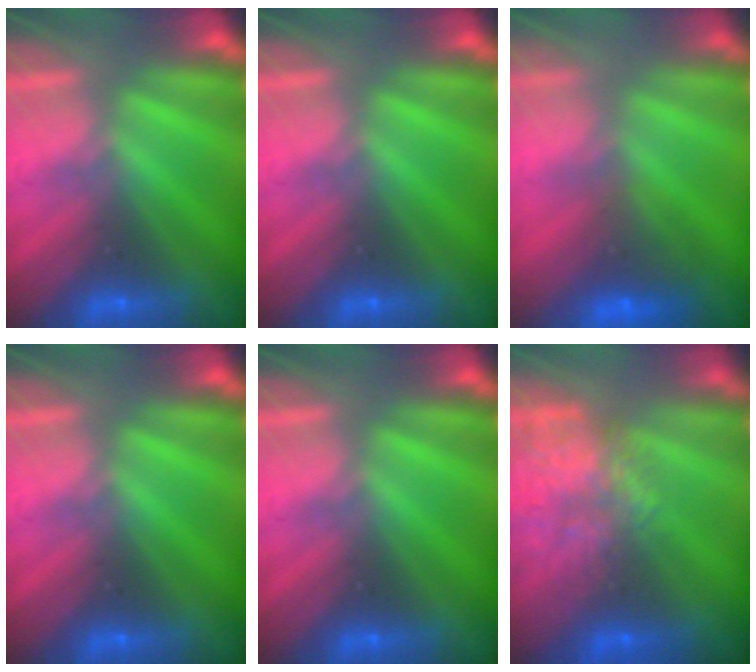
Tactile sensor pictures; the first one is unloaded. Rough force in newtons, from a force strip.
{"total": 0.0}
{"total": 7.5}
{"total": 0.0}
{"total": 0.0}
{"total": 6.3}